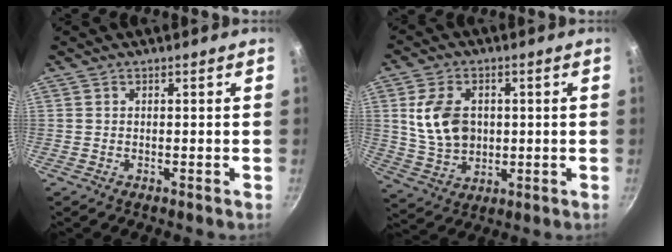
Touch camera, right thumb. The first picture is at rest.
{"total": 11.3, "force": [1.5, 8.2, 7.6], "torque": [-0.126, -0.006, 0.035]}